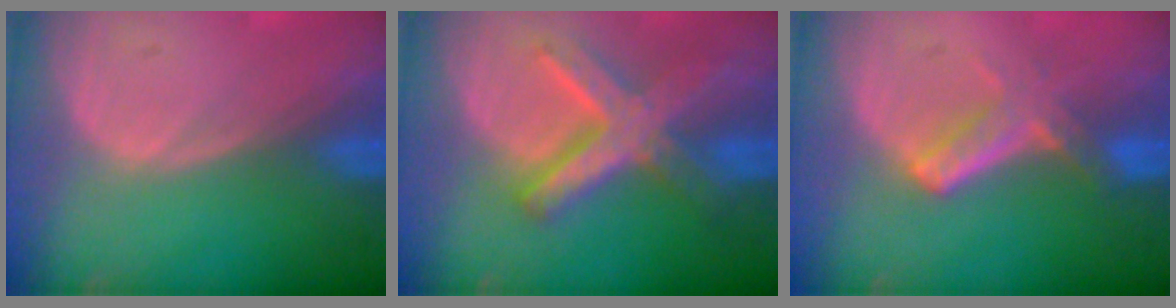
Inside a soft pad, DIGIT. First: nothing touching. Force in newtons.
{"total": 8.9, "press": 8.9, "slide": 0.7}
{"total": 5.8, "press": 5.2, "slide": 2.5}